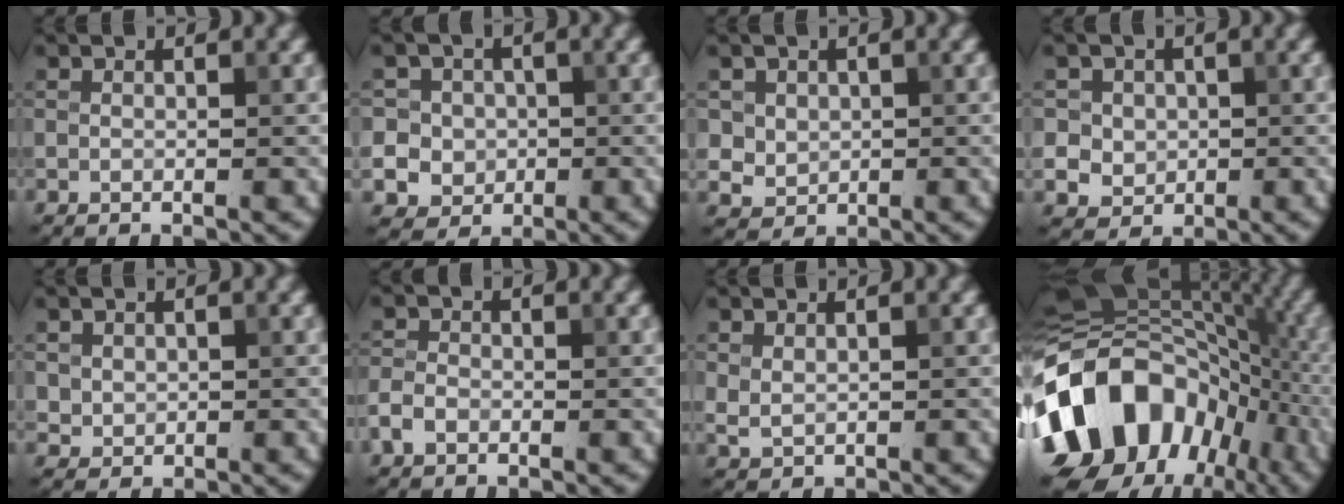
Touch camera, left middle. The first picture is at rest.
{"total": 7.2, "force": [0.2, 6.9, 1.9], "torque": [-0.047, 0.026, -0.011]}
{"total": 2.5, "force": [0.8, 2.2, 0.8], "torque": [-0.021, -0.006, 0.035]}
{"total": 4.6, "force": [1.1, 4.2, 1.6], "torque": [-0.030, 0.022, 0.011]}
{"total": 1.2, "force": [0.4, 1.1, 0.3], "torque": [-0.004, -0.005, 0.012]}
{"total": 1.8, "force": [-1.0, 1.1, 0.9], "torque": [-0.016, 0.005, -0.026]}
{"total": 0.9, "force": [0.5, 0.5, 0.6], "torque": [-0.017, -0.001, 0.015]}
{"total": 17.2, "force": [-5.8, 12.3, 10.5], "torque": [-0.211, -0.001, -0.107]}